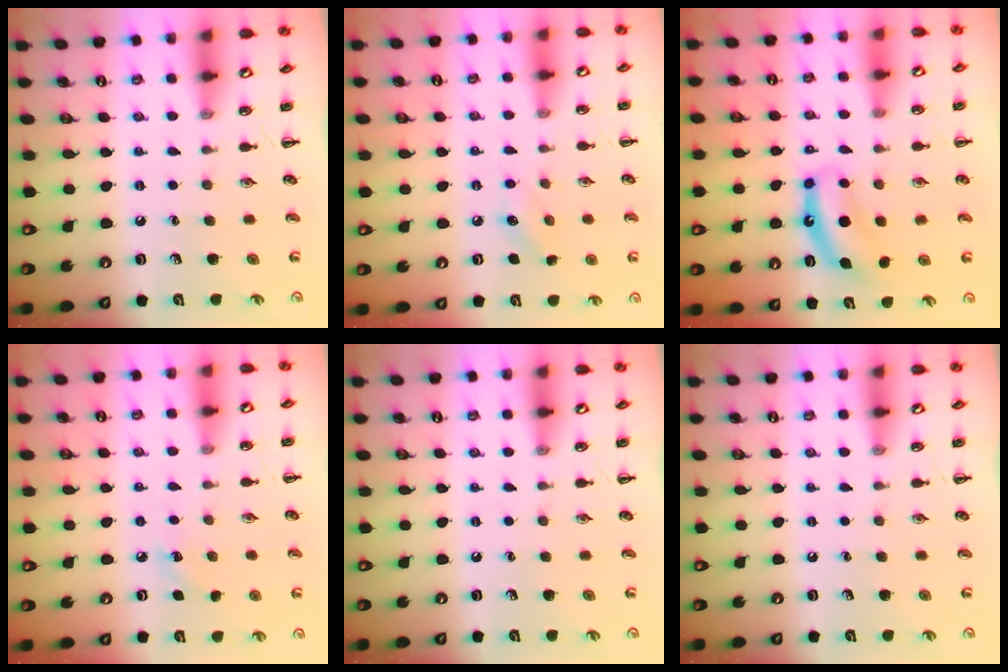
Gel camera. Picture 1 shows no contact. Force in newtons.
{"total": 5.2, "press": 5.0, "slide": 1.4}
{"total": 7.4, "press": 7.3, "slide": 1.1}
{"total": 4.8, "press": 4.6, "slide": 1.3}
{"total": 0.0}
{"total": 0.0}